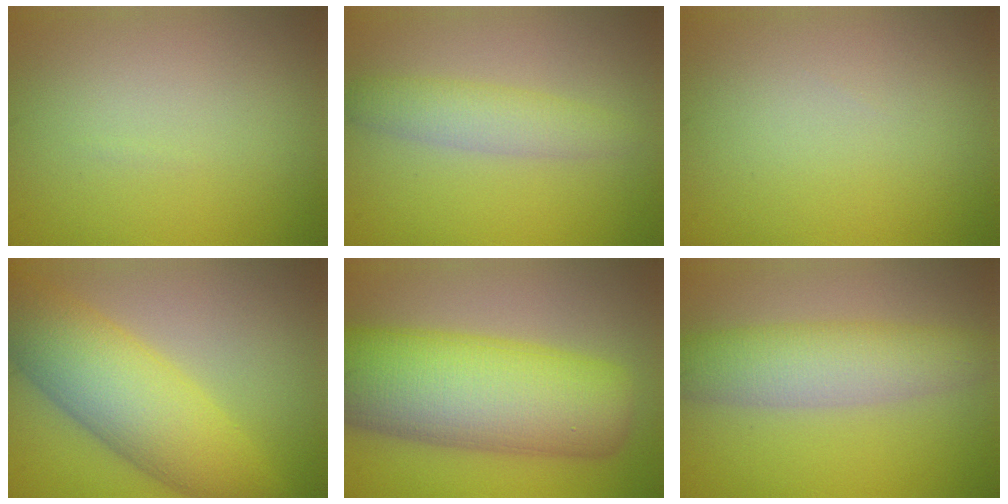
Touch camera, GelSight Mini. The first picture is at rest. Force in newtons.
{"total": 3.0, "press": 3.0, "slide": 0.1}
{"total": 0.0}
{"total": 9.2, "press": 9.2, "slide": 0.1}
{"total": 13.4, "press": 13.4, "slide": 0.5}
{"total": 5.1, "press": 5.1, "slide": 0.3}